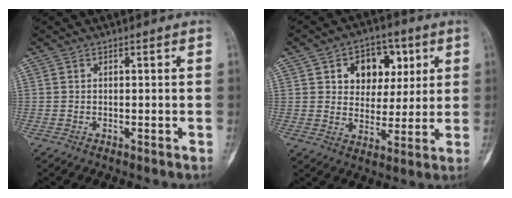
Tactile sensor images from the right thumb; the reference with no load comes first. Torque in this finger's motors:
{"motor_torque": [0.04, 0.30, 0.34, -0.18, 0.05]}